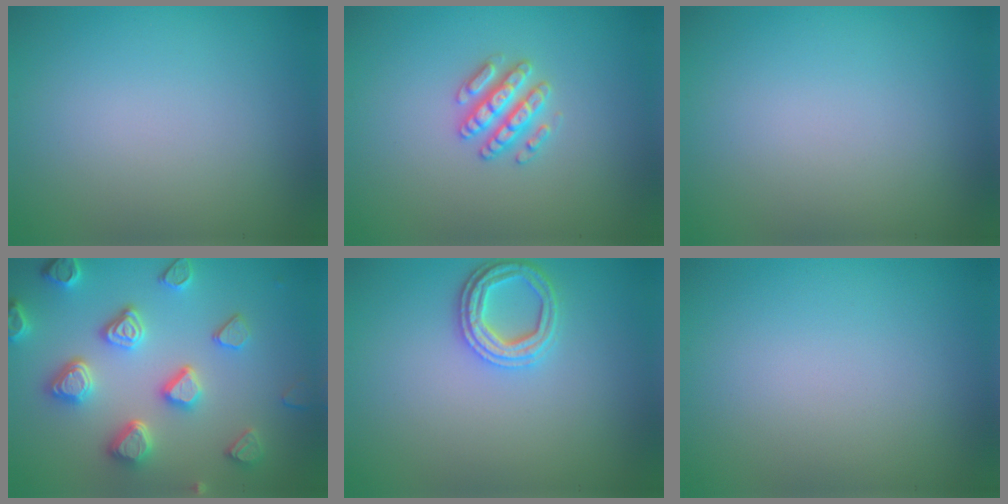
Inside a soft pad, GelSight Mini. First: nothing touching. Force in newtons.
{"total": 2.9, "press": 2.8, "slide": 0.5}
{"total": 0.0}
{"total": 5.1, "press": 4.9, "slide": 1.7}
{"total": 3.1, "press": 2.8, "slide": 1.3}
{"total": 0.0}